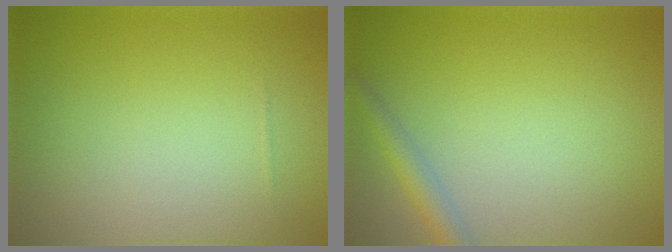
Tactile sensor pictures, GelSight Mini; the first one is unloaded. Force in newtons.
{"total": 2.1, "press": 2.1, "slide": 0.1}